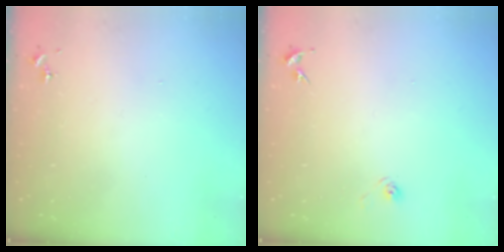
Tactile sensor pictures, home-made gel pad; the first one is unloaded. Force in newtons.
{"total": 3.2, "press": 2.7, "slide": 1.7}